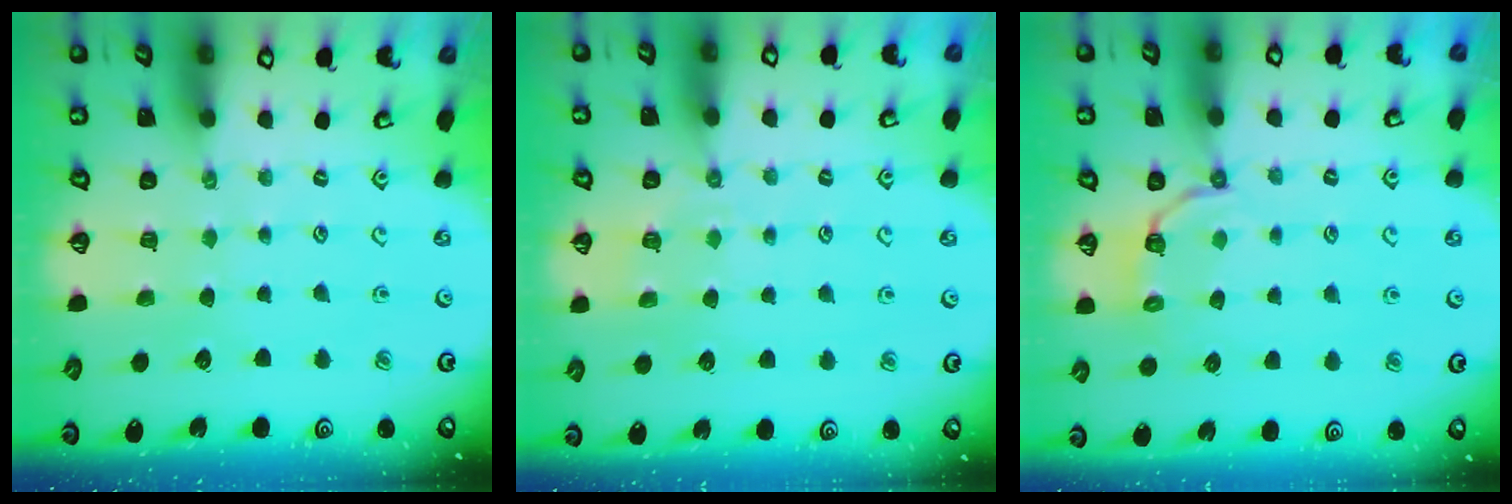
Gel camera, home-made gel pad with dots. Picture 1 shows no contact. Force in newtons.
{"total": 3.0, "press": 2.9, "slide": 0.7}
{"total": 3.5, "press": 2.9, "slide": 2.0}